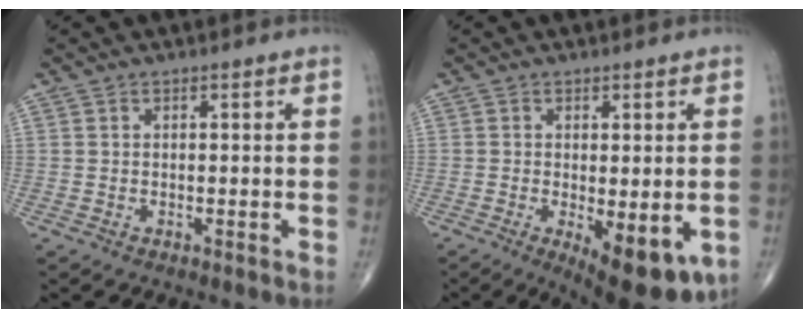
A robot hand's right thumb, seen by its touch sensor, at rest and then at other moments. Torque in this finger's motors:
{"motor_torque": [-0.01, 0.62, 0.07, -0.44, 0.07]}